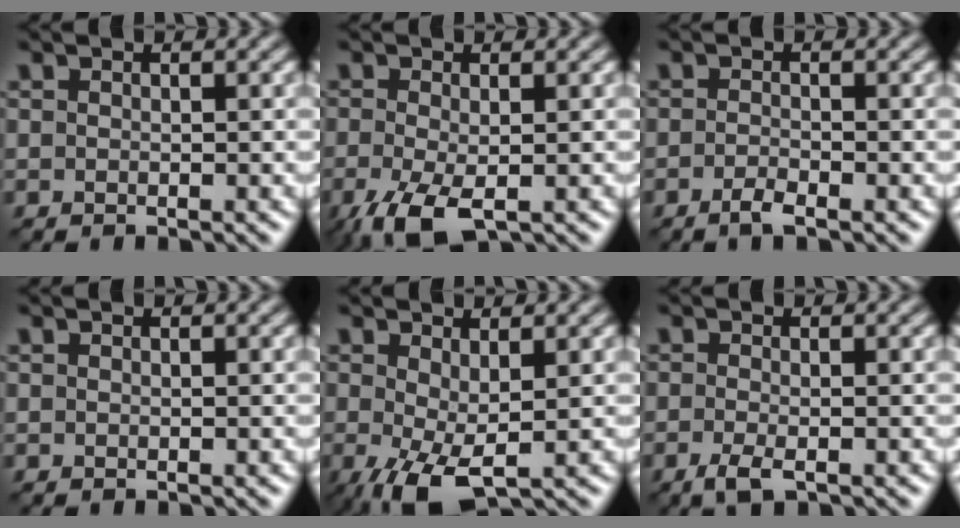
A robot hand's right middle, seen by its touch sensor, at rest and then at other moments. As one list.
[{"total": 5.3, "force": [-2.6, 2.3, 4.0], "torque": [-0.100, -0.012, -0.043]}, {"total": 1.6, "force": [-1.3, 0.2, 1.0], "torque": [-0.022, 0.004, -0.021]}, {"total": 0.0}, {"total": 4.7, "force": [-1.4, 2.1, 3.9], "torque": [-0.100, -0.011, -0.016]}, {"total": 2.1, "force": [-1.3, 0.6, 1.5], "torque": [-0.033, 0.001, -0.022]}]